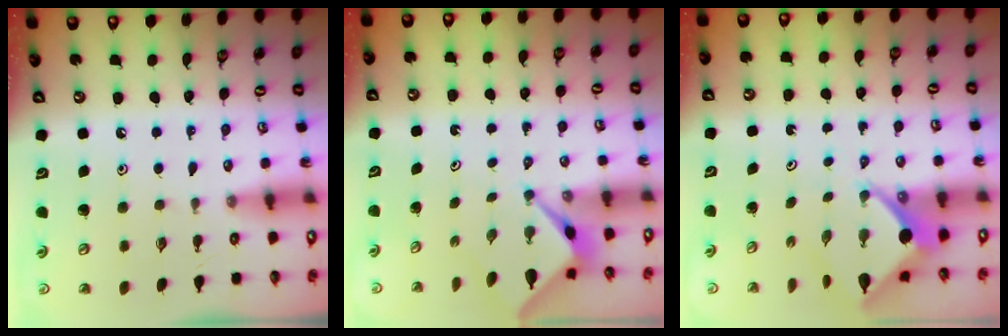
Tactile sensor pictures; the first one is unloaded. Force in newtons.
{"total": 2.6, "press": 2.6, "slide": 0.1}
{"total": 6.0, "press": 6.0, "slide": 0.6}